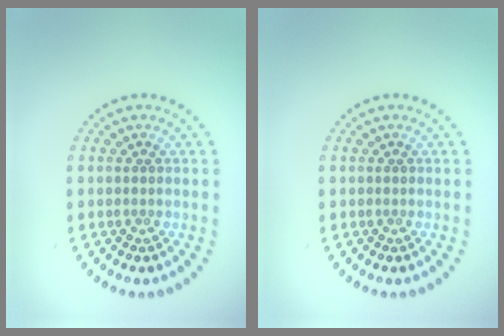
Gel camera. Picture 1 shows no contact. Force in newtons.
{"total": 0.0}